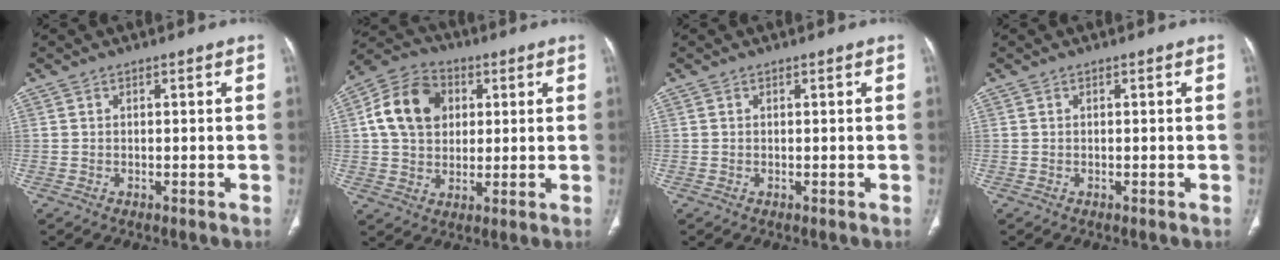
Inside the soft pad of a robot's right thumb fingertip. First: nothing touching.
{"total": 13.1, "force": [2.9, 10.1, 7.9], "torque": [-0.123, 0.009, 0.042]}
{"total": 0.0}
{"total": 0.0}